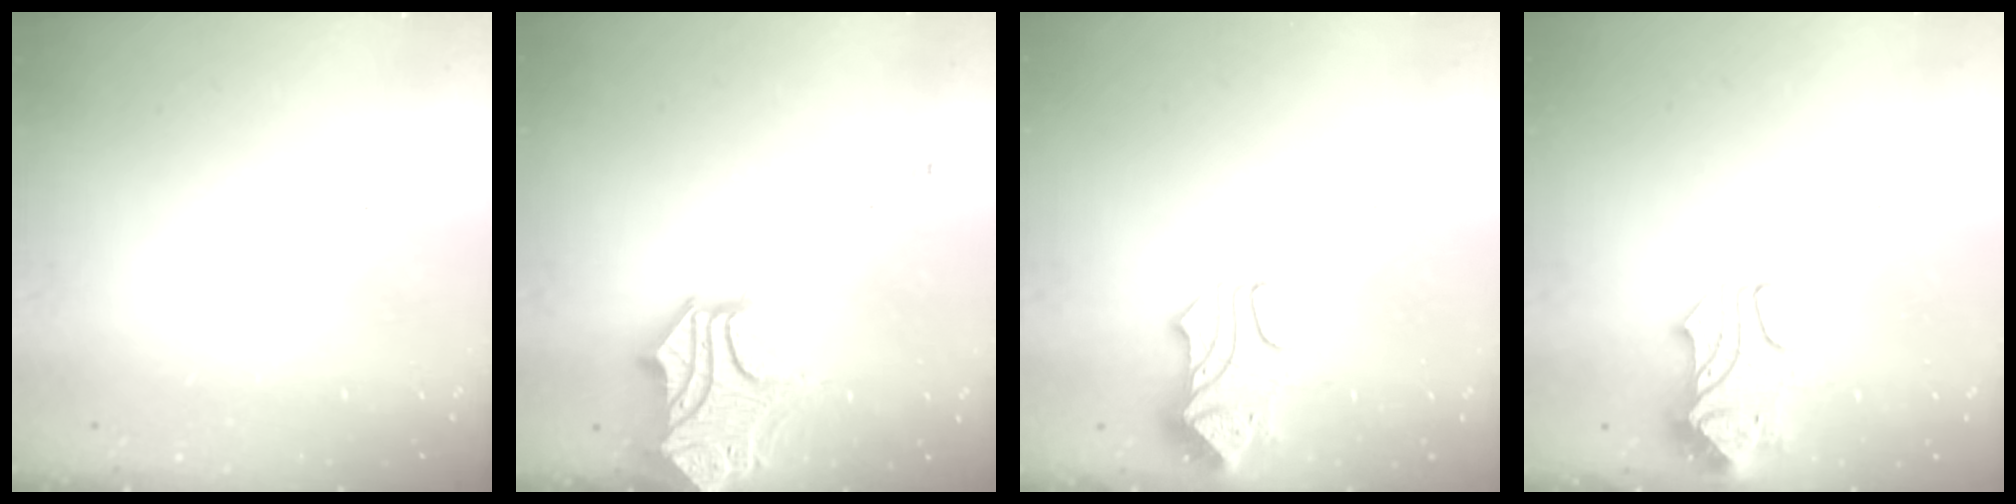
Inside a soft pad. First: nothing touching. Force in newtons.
{"total": 7.5, "press": 7.1, "slide": 2.4}
{"total": 1.7, "press": 1.3, "slide": 1.1}
{"total": 2.4, "press": 2.1, "slide": 1.0}